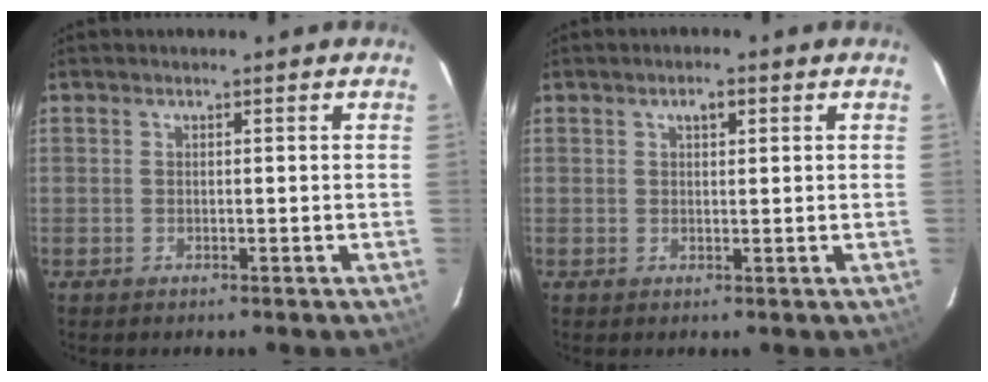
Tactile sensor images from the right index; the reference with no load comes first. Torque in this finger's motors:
{"motor_torque": [0.11, 0.12, 0.08, 0.03]}